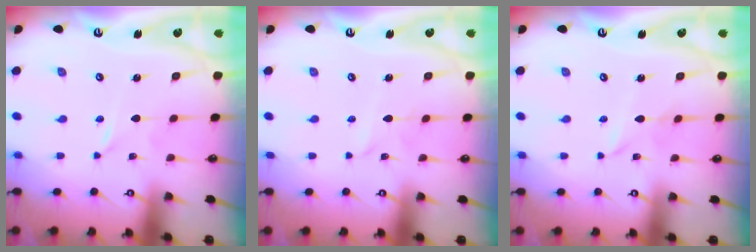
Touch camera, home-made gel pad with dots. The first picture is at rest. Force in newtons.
{"total": 1.9, "press": 1.9, "slide": 0.2}
{"total": 2.6, "press": 2.6, "slide": 0.3}